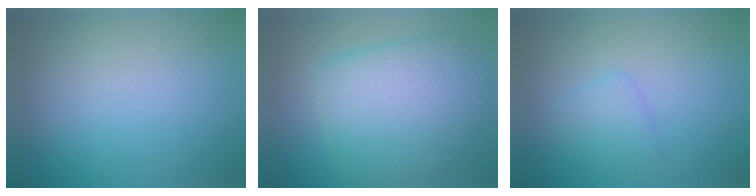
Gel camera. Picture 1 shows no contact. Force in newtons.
{"total": 9.3, "press": 9.3, "slide": 0.2}
{"total": 1.9, "press": 1.9, "slide": 0.2}